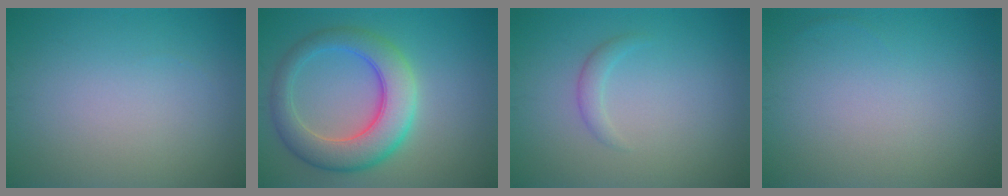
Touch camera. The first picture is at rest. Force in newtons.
{"total": 7.1, "press": 7.1, "slide": 0.1}
{"total": 1.3, "press": 1.3, "slide": 0.0}
{"total": 0.0}